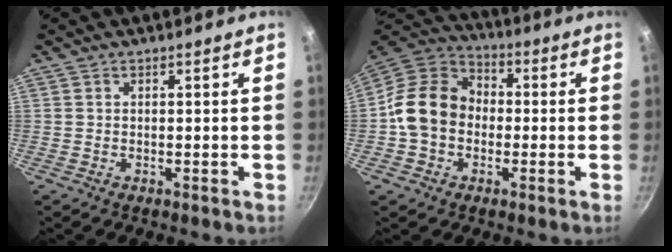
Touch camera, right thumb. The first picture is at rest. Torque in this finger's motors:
{"motor_torque": [1.02, 2.30, 0.73, -0.91, 0.40]}